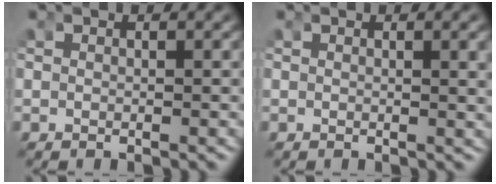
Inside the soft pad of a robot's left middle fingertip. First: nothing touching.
{"total": 0.8, "force": [0.3, -0.3, 0.7], "torque": [-0.007, -0.003, 0.005]}